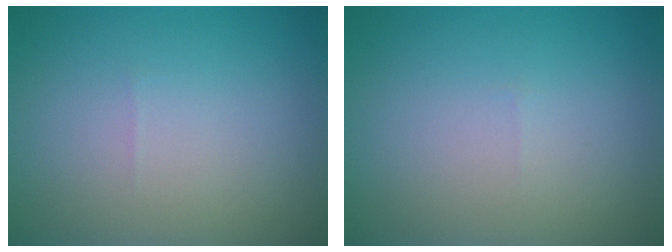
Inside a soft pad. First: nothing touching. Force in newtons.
{"total": 0.0}